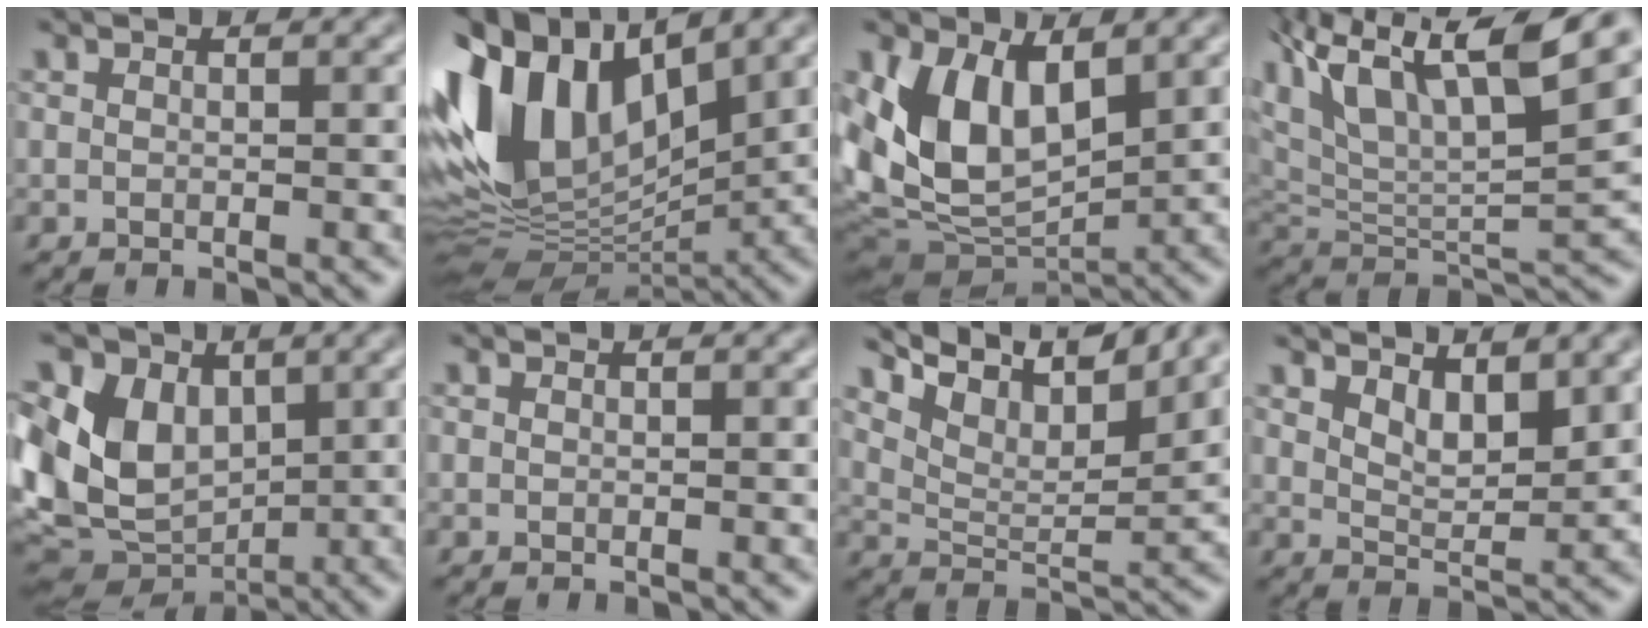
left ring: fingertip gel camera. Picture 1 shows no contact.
{"total": 11.8, "force": [2.3, 7.6, 8.8], "torque": [-0.197, 0.026, 0.033]}
{"total": 8.6, "force": [1.0, 5.4, 6.6], "torque": [-0.137, -0.012, 0.023]}
{"total": 14.3, "force": [9.1, 4.6, 10.1], "torque": [-0.204, 0.047, 0.158]}
{"total": 10.2, "force": [0.3, 8.0, 6.4], "torque": [-0.130, 0.011, 0.021]}
{"total": 0.0}
{"total": 8.8, "force": [6.6, 2.6, 5.2], "torque": [-0.097, 0.016, 0.121]}
{"total": 2.9, "force": [2.0, 1.0, 1.8], "torque": [-0.036, 0.000, 0.036]}